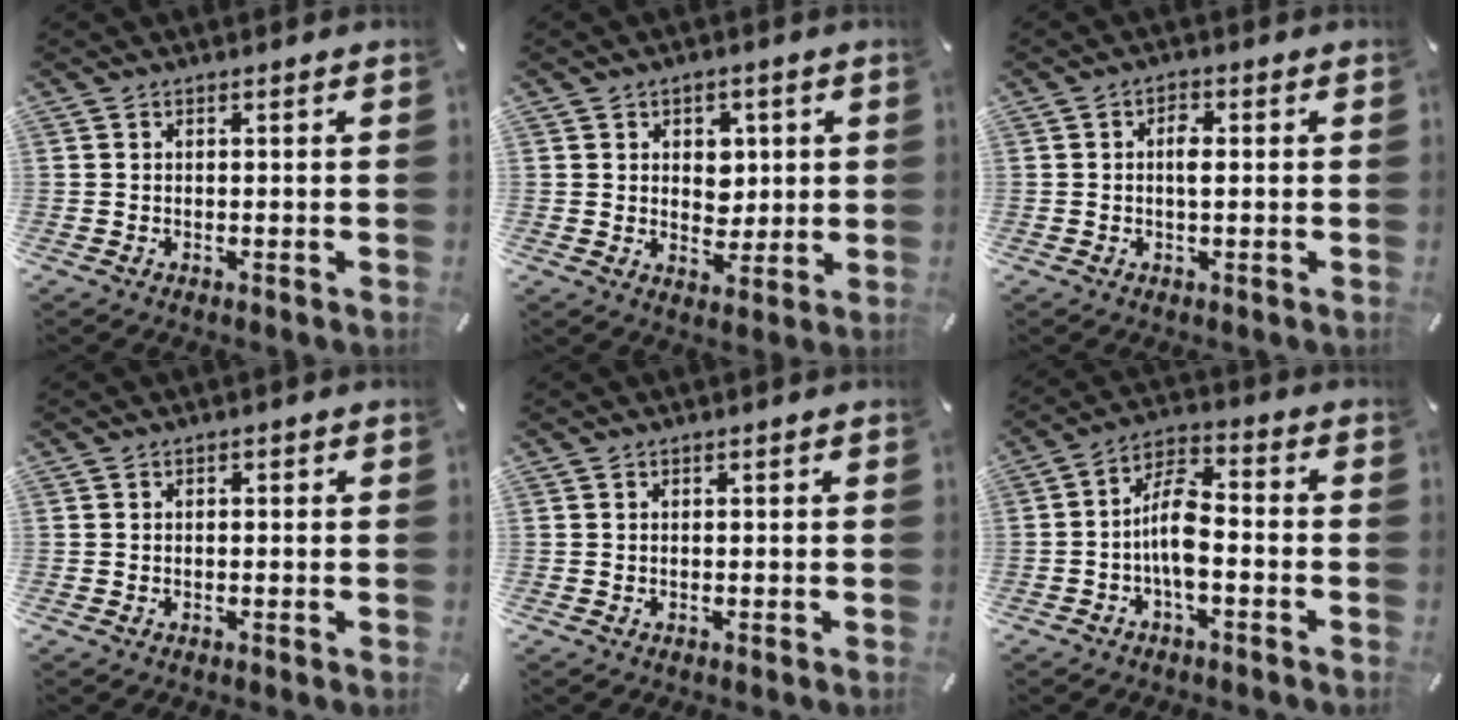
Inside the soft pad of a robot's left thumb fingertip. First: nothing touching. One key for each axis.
{"total": 5.3, "fx": 1.3, "fy": 4.8, "fz": 1.9, "tx": -0.019, "ty": -0.001, "tz": 0.017}
{"total": 3.0, "fx": 0.3, "fy": 1.3, "fz": 2.6, "tx": -0.046, "ty": 0.002, "tz": 0.001}
{"total": 0.7, "fx": -0.2, "fy": 0.4, "fz": 0.4, "tx": -0.009, "ty": -0.001, "tz": -0.005}
{"total": 0.0}
{"total": 9.6, "fx": -2.6, "fy": 4.4, "fz": 8.1, "tx": -0.159, "ty": 0.012, "tz": -0.046}